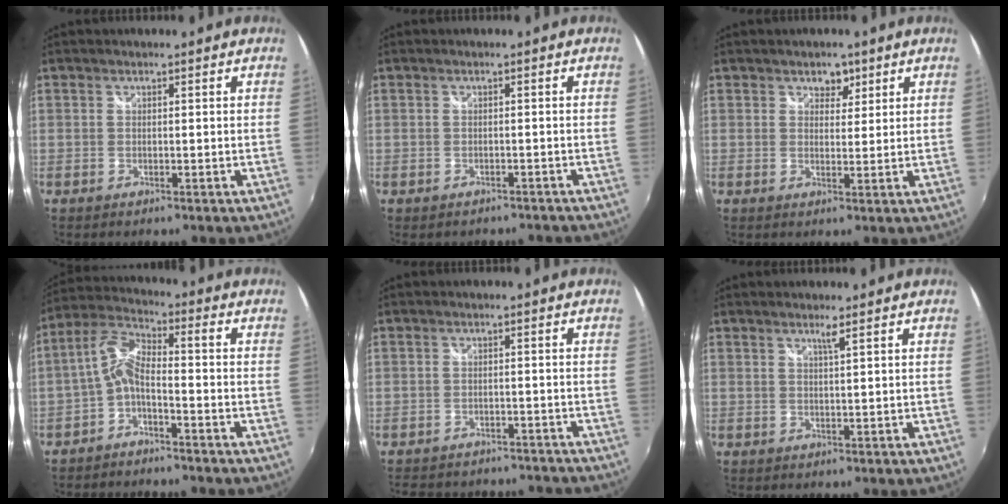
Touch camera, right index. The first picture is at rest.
{"total": 4.2, "force": [-3.6, 1.8, 1.3], "torque": [-0.024, -0.013, -0.040]}
{"total": 2.8, "force": [1.7, 2.1, 0.8], "torque": [-0.004, 0.004, 0.026]}
{"total": 6.2, "force": [-2.8, 1.7, 5.3], "torque": [-0.131, 0.017, -0.056]}
{"total": 14.6, "force": [-12.8, 5.1, 4.9], "torque": [-0.111, 0.006, -0.162]}
{"total": 1.5, "force": [0.9, -0.4, 1.1], "torque": [-0.019, -0.002, 0.016]}